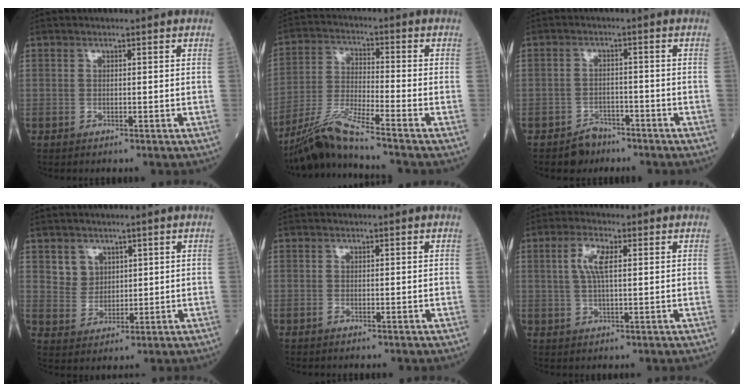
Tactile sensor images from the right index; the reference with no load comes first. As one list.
[{"total": 8.3, "force": [-7.2, -1.5, 4.0], "torque": [-0.086, -0.025, -0.139]}, {"total": 3.5, "force": [-2.6, 2.3, 0.3], "torque": [-0.007, 0.009, -0.040]}, {"total": 4.2, "force": [2.1, 3.6, 0.7], "torque": [-0.015, 0.006, 0.048]}, {"total": 0.0}, {"total": 4.5, "force": [1.2, 1.2, 4.2], "torque": [-0.090, 0.007, 0.025]}]